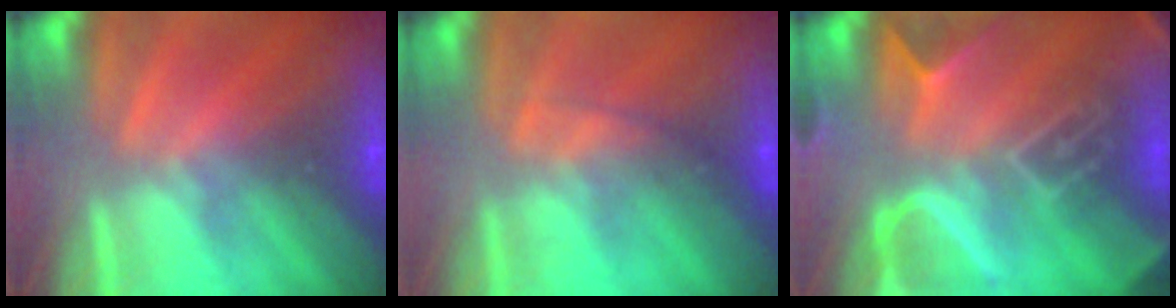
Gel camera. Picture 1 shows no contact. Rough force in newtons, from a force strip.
{"total": 2.3}
{"total": 9.7}